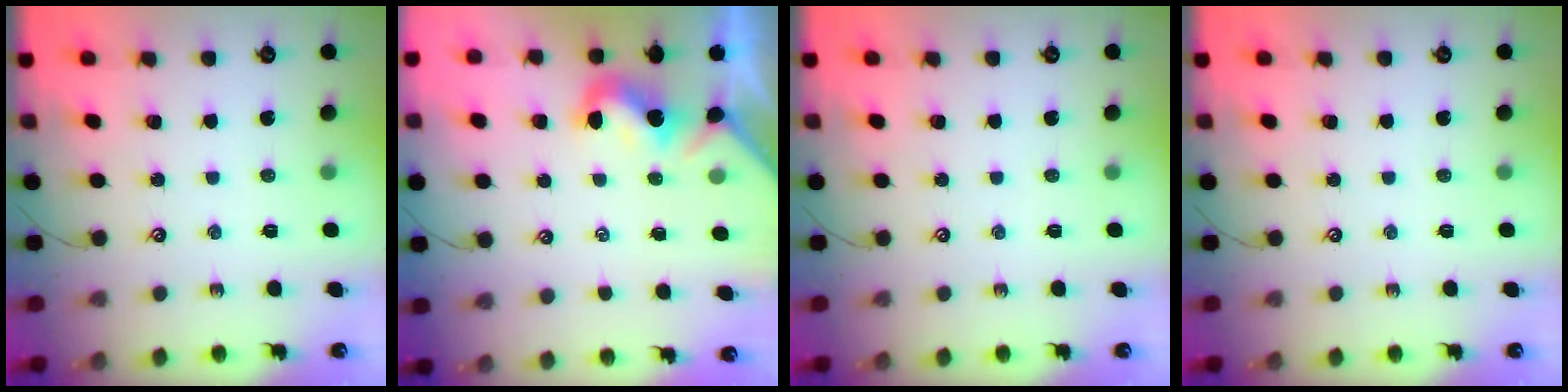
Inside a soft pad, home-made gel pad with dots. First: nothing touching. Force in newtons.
{"total": 0.0}
{"total": 0.0}
{"total": 0.0}